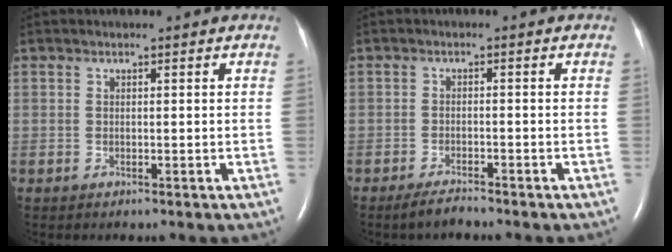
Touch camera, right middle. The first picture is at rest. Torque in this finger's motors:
{"motor_torque": [0.28, -0.30, 0.00, 0.00]}